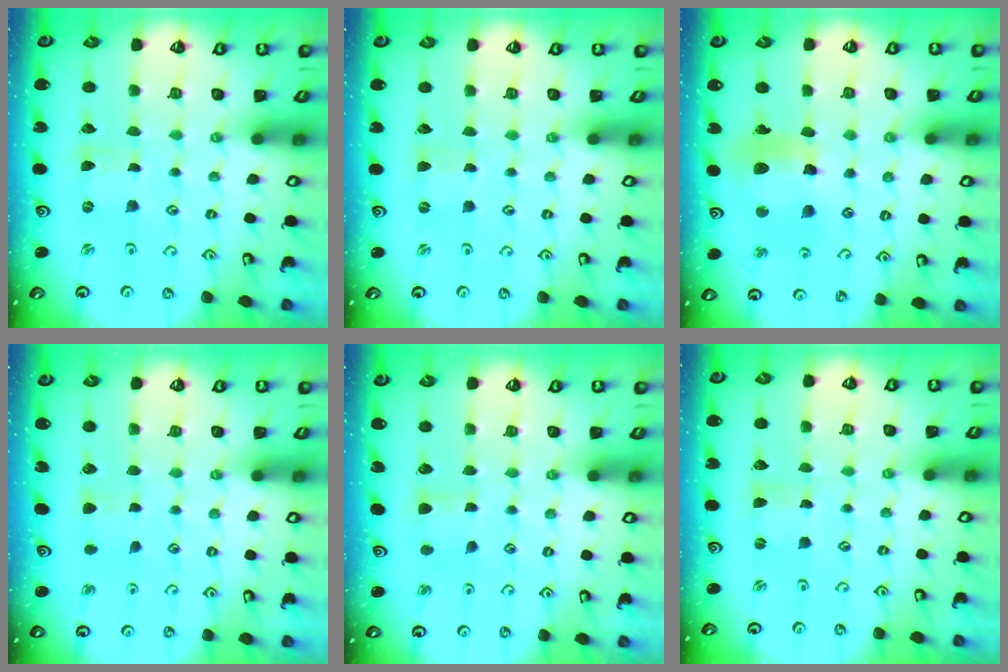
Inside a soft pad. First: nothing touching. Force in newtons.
{"total": 0.0}
{"total": 12.5, "press": 12.5, "slide": 1.3}
{"total": 3.4, "press": 3.4, "slide": 0.6}
{"total": 4.6, "press": 4.5, "slide": 0.4}
{"total": 0.0}